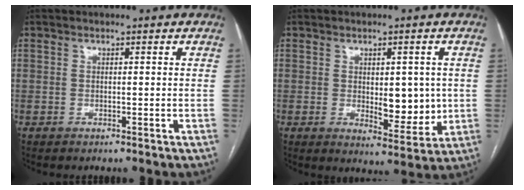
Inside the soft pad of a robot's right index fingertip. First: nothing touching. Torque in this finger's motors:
{"motor_torque": [0.28, 0.30, 0.11, 0.03]}